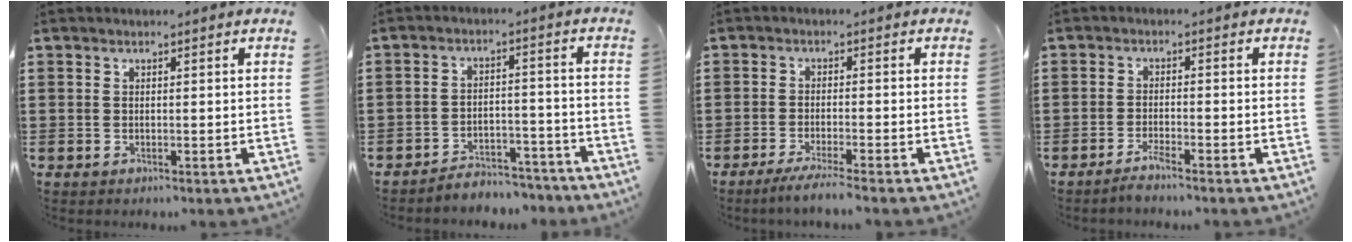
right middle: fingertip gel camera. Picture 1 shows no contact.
{"total": 4.5, "force": [-4.4, 0.7, 0.2], "torque": [-0.007, 0.010, -0.094]}
{"total": 2.9, "force": [-2.5, -0.3, 1.4], "torque": [-0.030, -0.004, -0.051]}
{"total": 2.1, "force": [-1.8, -0.3, 0.9], "torque": [-0.025, -0.004, -0.036]}